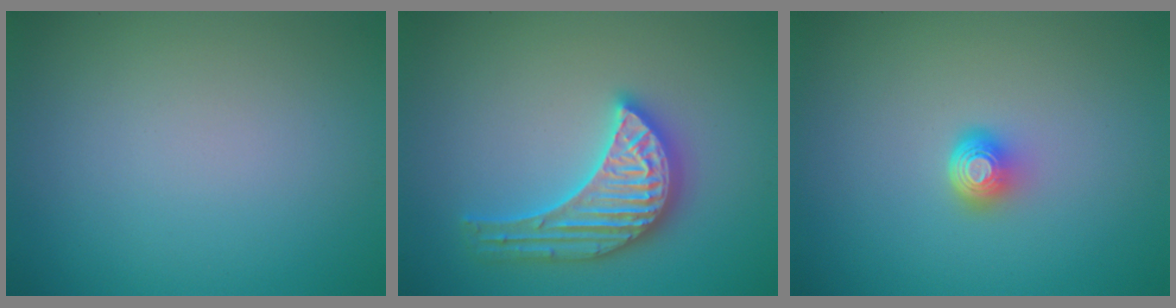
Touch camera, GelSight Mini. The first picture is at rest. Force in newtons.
{"total": 5.5, "press": 5.4, "slide": 0.6}
{"total": 2.1, "press": 1.4, "slide": 1.6}